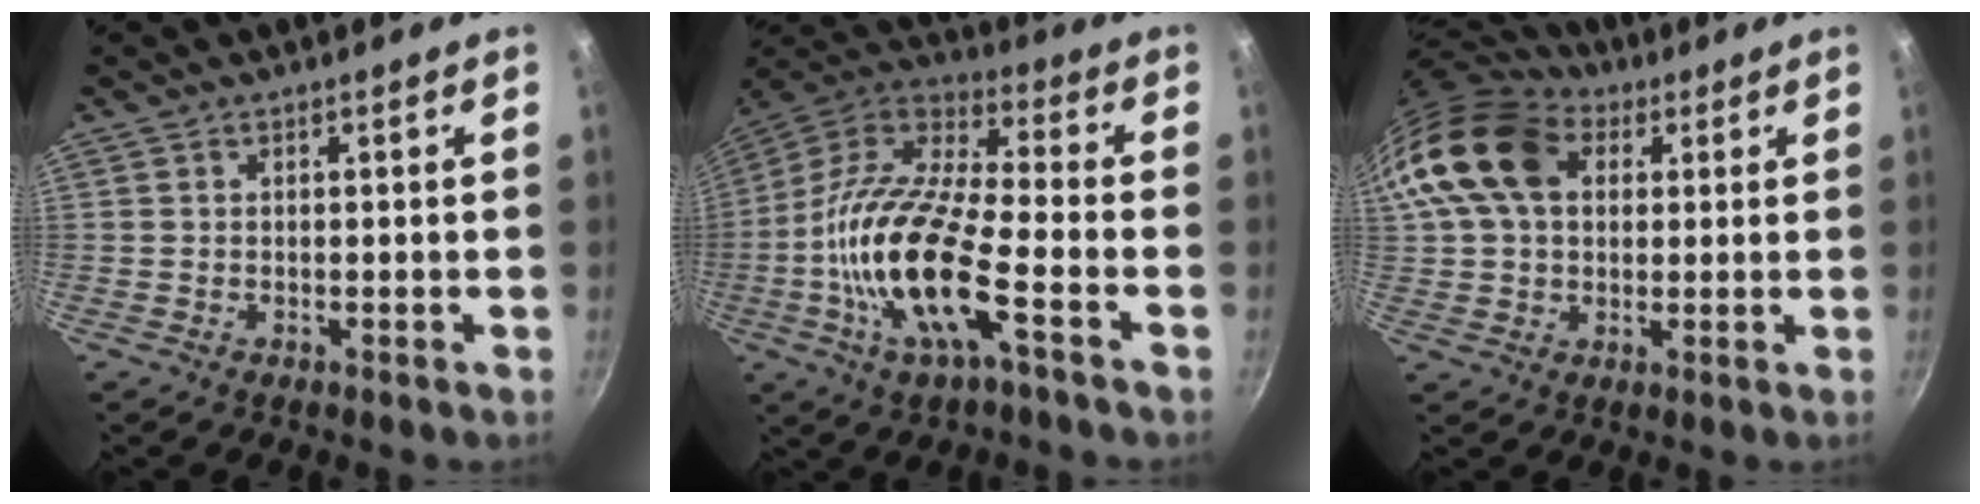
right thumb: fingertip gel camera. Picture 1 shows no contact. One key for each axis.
{"total": 19.6, "fx": -6.1, "fy": 6.3, "fz": 17.5, "tx": -0.337, "ty": 0.038, "tz": -0.135}
{"total": 17.1, "fx": 4.8, "fy": 12.2, "fz": 11.0, "tx": -0.202, "ty": 0.020, "tz": 0.073}